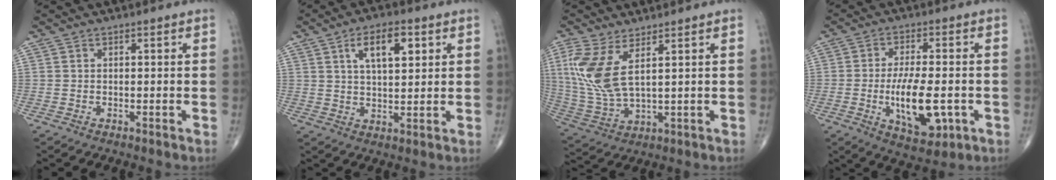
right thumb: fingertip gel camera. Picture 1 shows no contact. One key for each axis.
{"total": 8.7, "fx": 3.5, "fy": 3.9, "fz": 6.9, "tx": -0.095, "ty": -0.010, "tz": 0.058}
{"total": 11.2, "fx": 4.1, "fy": 4.2, "fz": 9.5, "tx": -0.229, "ty": -0.020, "tz": 0.096}
{"total": 12.3, "fx": -2.8, "fy": 5.3, "fz": 10.8, "tx": -0.174, "ty": -0.002, "tz": -0.037}